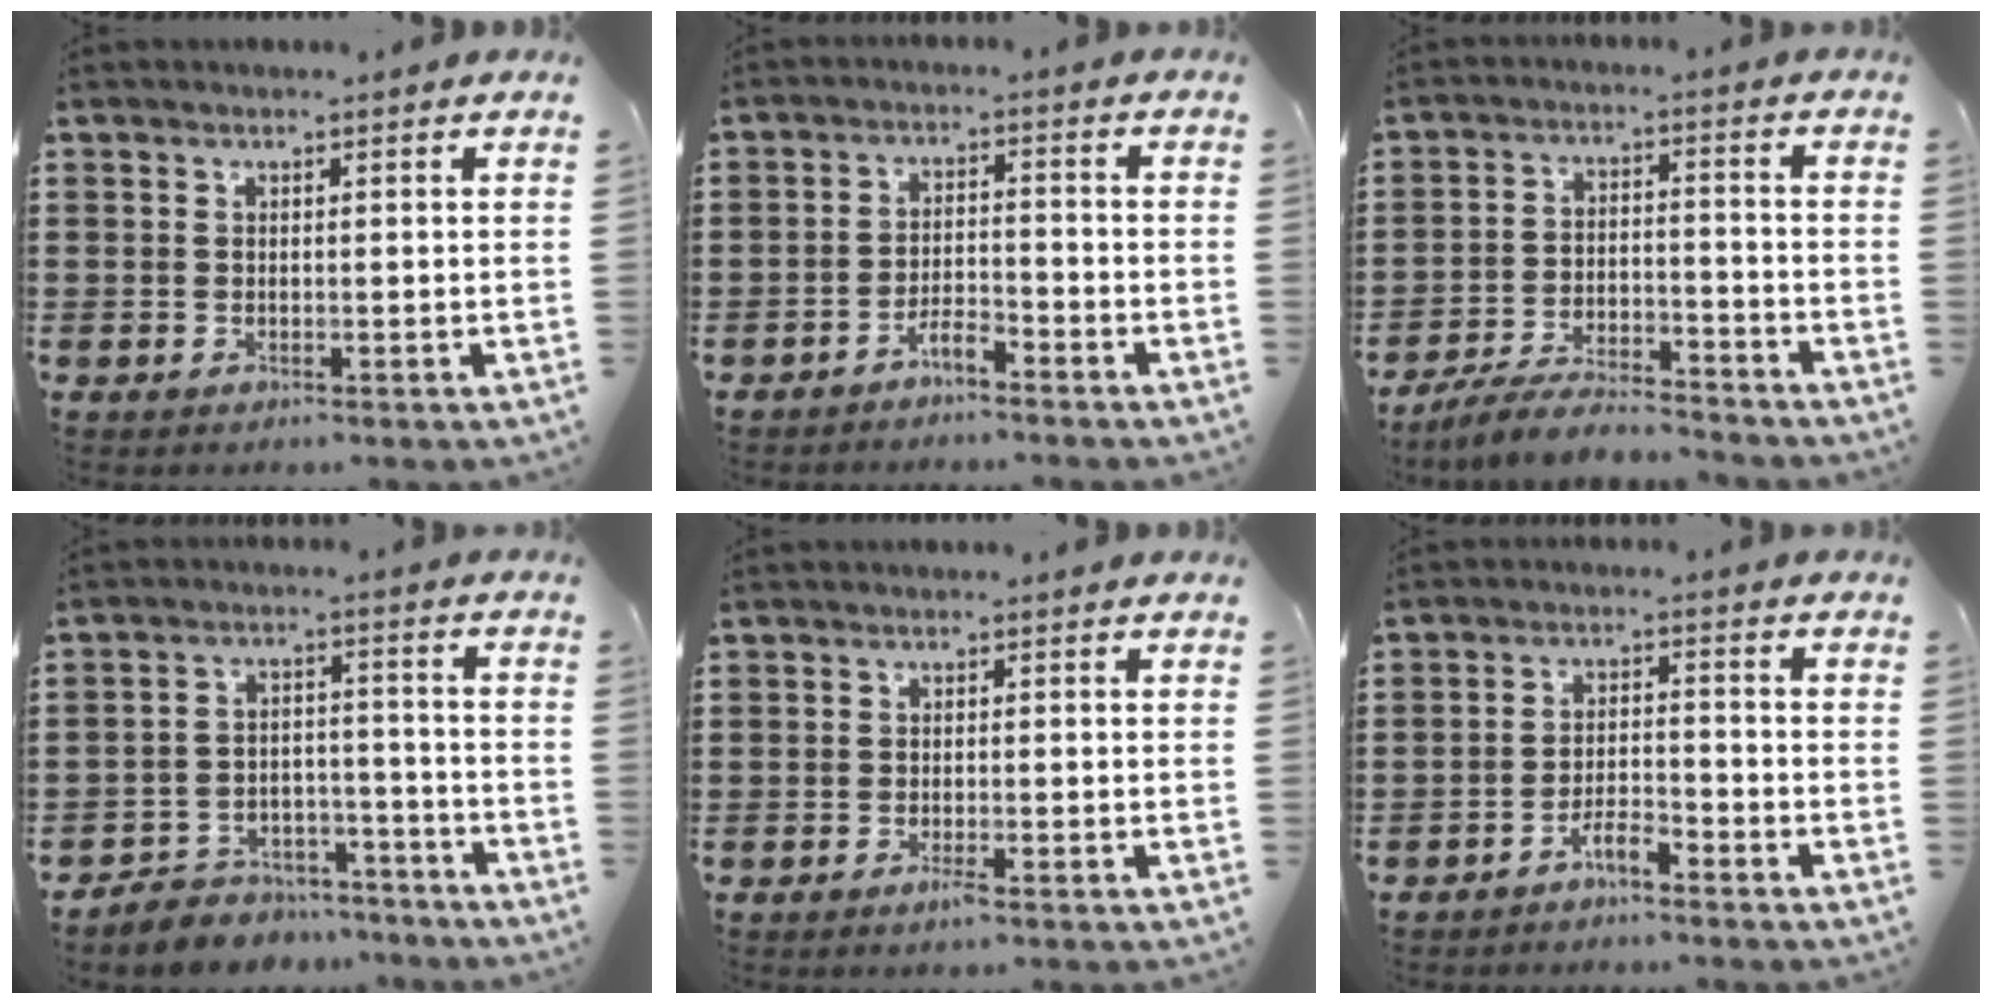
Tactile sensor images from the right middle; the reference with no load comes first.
{"total": 3.5, "force": [-3.3, 0.6, 0.9], "torque": [-0.028, 0.003, -0.070]}
{"total": 6.9, "force": [-6.5, 0.8, 2.2], "torque": [-0.043, 0.006, -0.125]}
{"total": 5.6, "force": [-5.4, 1.5, 0.1], "torque": [-0.002, 0.017, -0.111]}
{"total": 1.3, "force": [-0.9, 0.1, 1.0], "torque": [-0.018, -0.003, -0.015]}
{"total": 3.7, "force": [-3.5, 0.6, 1.2], "torque": [-0.032, 0.005, -0.073]}